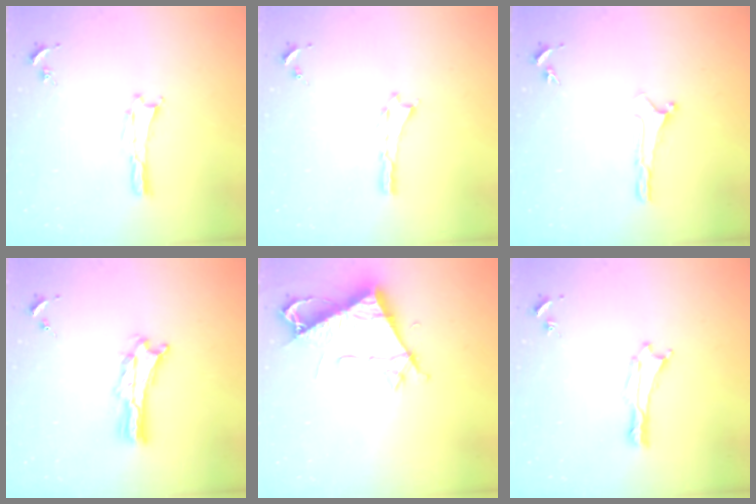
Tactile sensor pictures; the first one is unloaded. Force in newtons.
{"total": 0.0}
{"total": 0.0}
{"total": 2.7, "press": 2.7, "slide": 0.3}
{"total": 7.7, "press": 7.6, "slide": 1.2}
{"total": 0.0}